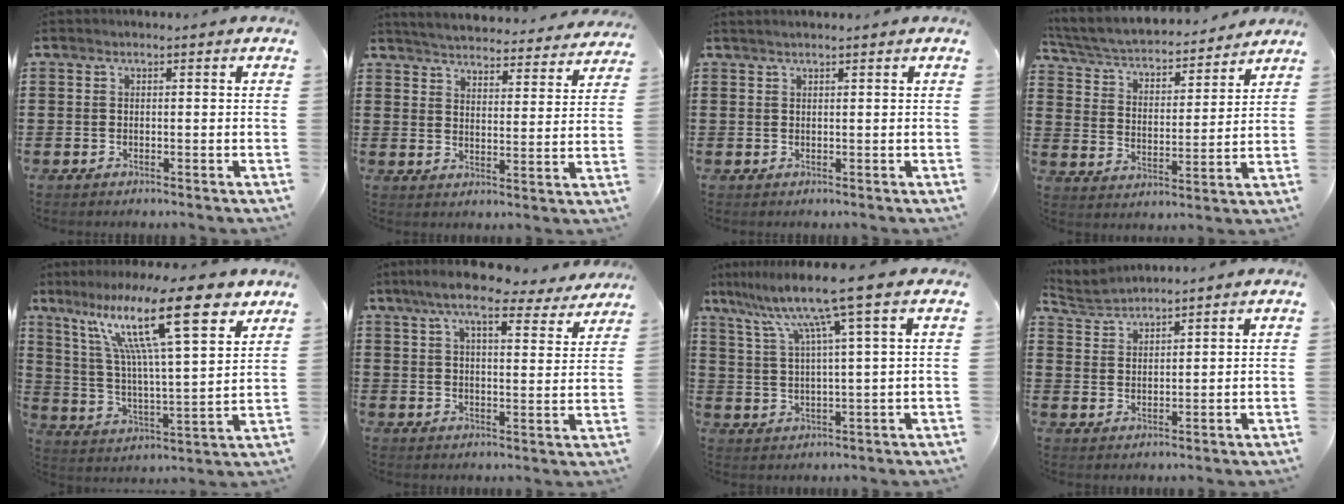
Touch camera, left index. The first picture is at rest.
{"total": 4.5, "force": [4.5, -0.2, 0.4], "torque": [-0.031, -0.035, 0.076]}
{"total": 0.7, "force": [0.6, 0.0, 0.4], "torque": [-0.007, -0.001, 0.011]}
{"total": 4.6, "force": [4.3, 0.8, 1.6], "torque": [-0.053, -0.031, 0.067]}
{"total": 17.8, "force": [11.2, 3.8, 13.3], "torque": [-0.247, -0.042, 0.180]}
{"total": 9.6, "force": [7.9, 1.6, 5.3], "torque": [-0.109, -0.025, 0.140]}
{"total": 10.2, "force": [6.5, -0.6, 7.8], "torque": [-0.172, -0.020, 0.104]}
{"total": 2.8, "force": [2.8, 0.2, -0.3], "torque": [-0.007, -0.007, 0.052]}